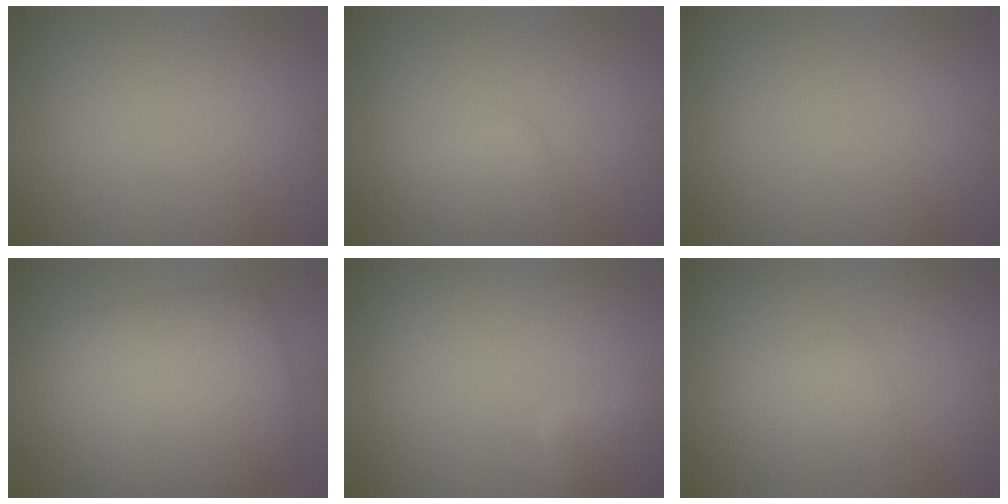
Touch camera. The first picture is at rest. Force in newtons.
{"total": 1.8, "press": 1.8, "slide": 0.1}
{"total": 0.0}
{"total": 9.2, "press": 9.2, "slide": 0.2}
{"total": 1.8, "press": 1.8, "slide": 0.2}
{"total": 2.0, "press": 2.0, "slide": 0.2}